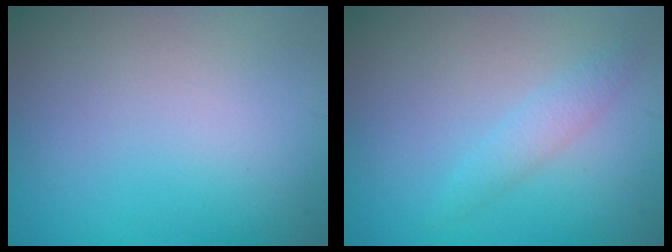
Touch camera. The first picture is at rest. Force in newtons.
{"total": 1.5, "press": 1.5, "slide": 0.1}